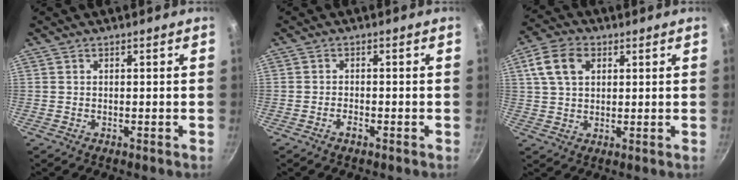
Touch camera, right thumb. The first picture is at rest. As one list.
[{"total": 1.6, "force": [-1.1, 0.6, 1.0], "torque": [-0.021, 0.009, -0.023]}, {"total": 8.4, "force": [2.9, 5.8, 5.4], "torque": [-0.093, 0.008, 0.048]}]